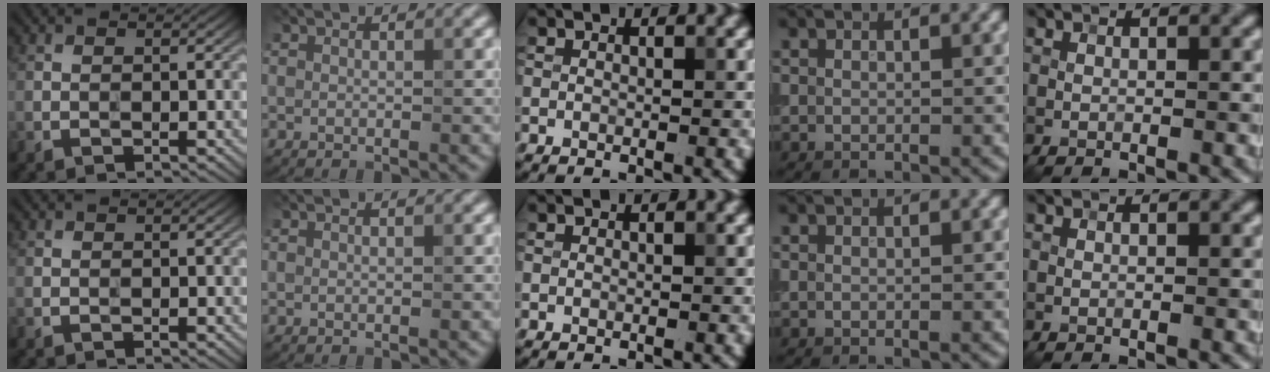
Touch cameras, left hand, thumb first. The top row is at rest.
{}